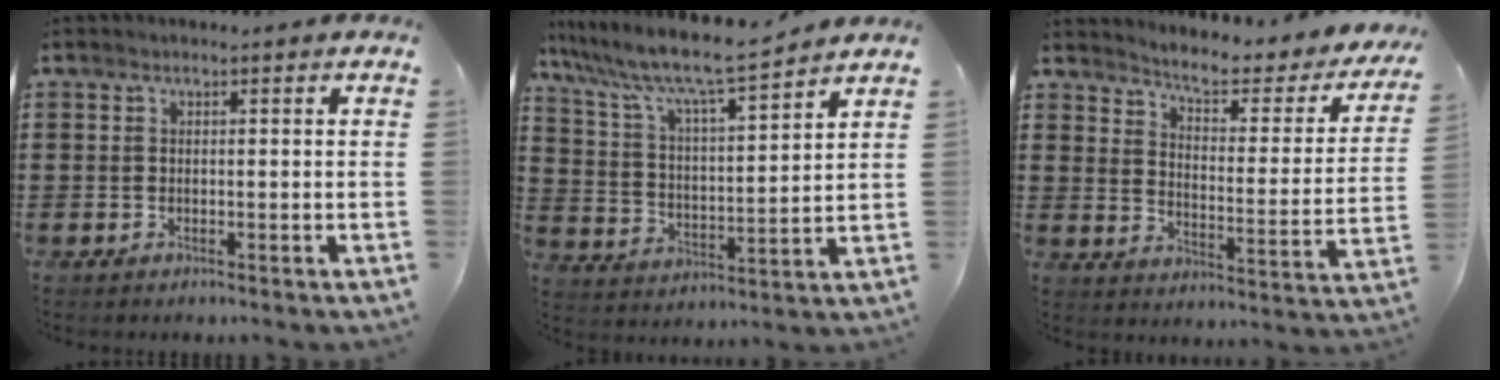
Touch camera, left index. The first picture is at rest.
{"total": 8.4, "force": [7.2, 0.6, 4.4], "torque": [-0.117, -0.045, 0.117]}
{"total": 4.6, "force": [4.1, 0.6, 2.2], "torque": [-0.056, -0.033, 0.059]}